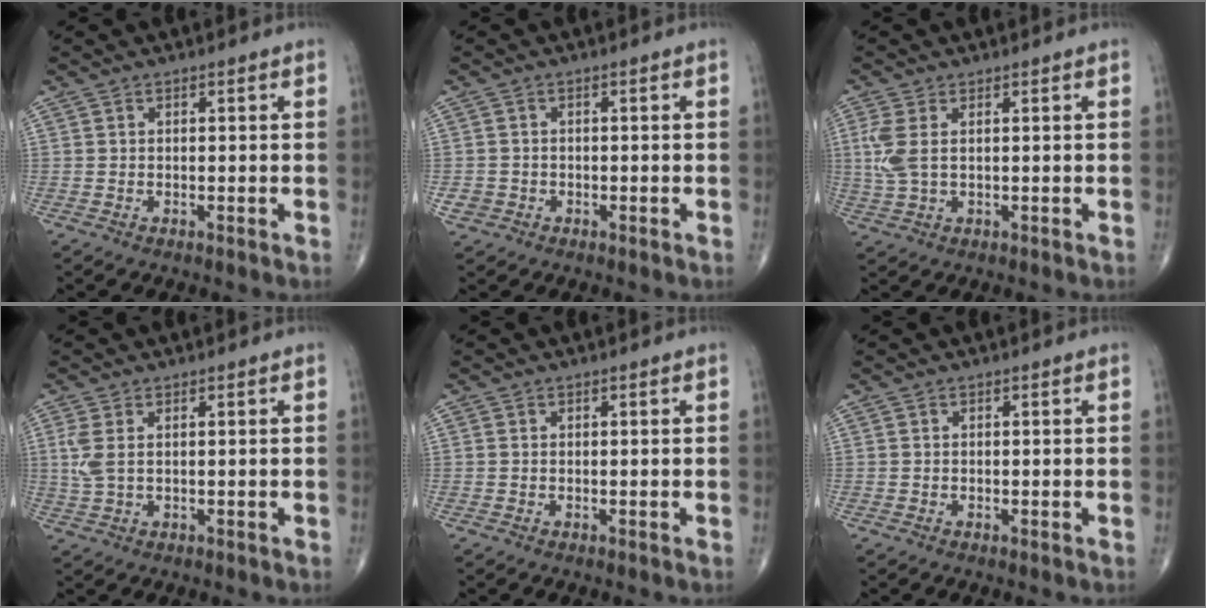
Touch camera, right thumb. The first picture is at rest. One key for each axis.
{"total": 2.1, "fx": -0.8, "fy": 1.9, "fz": 0.5, "tx": -0.001, "ty": 0.008, "tz": -0.012}
{"total": 4.7, "fx": 0.8, "fy": 2.3, "fz": 4.1, "tx": -0.117, "ty": 0.004, "tz": 0.021}
{"total": 3.6, "fx": 0.7, "fy": 1.7, "fz": 3.1, "tx": -0.089, "ty": 0.004, "tz": 0.021}
{"total": 0.0}
{"total": 0.0}